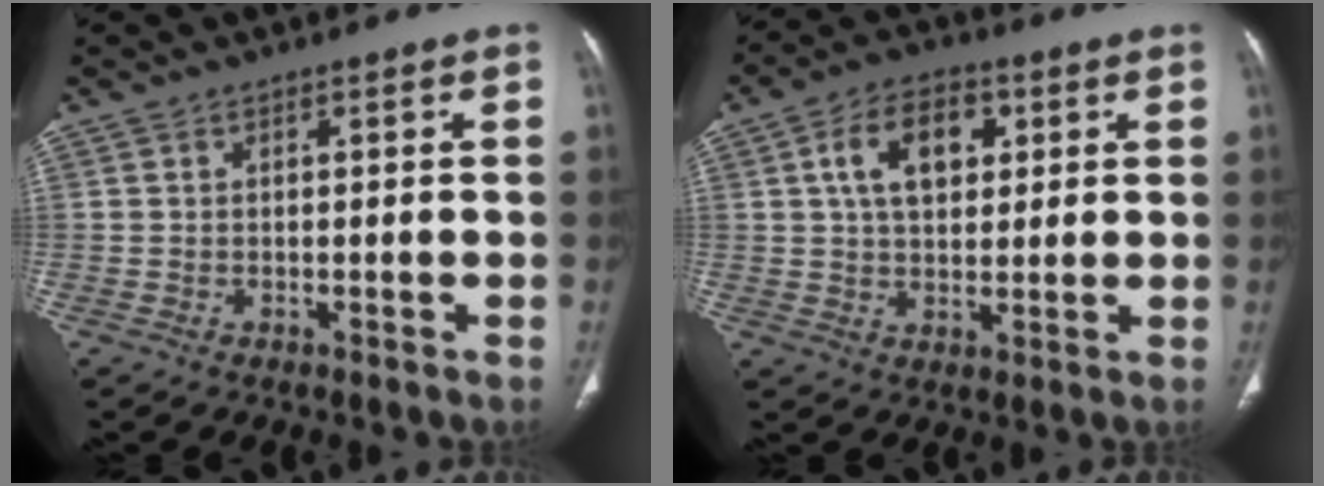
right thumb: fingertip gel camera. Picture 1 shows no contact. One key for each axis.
{"total": 10.6, "fx": 3.3, "fy": 6.7, "fz": 7.6, "tx": -0.104, "ty": 0.001, "tz": 0.052}